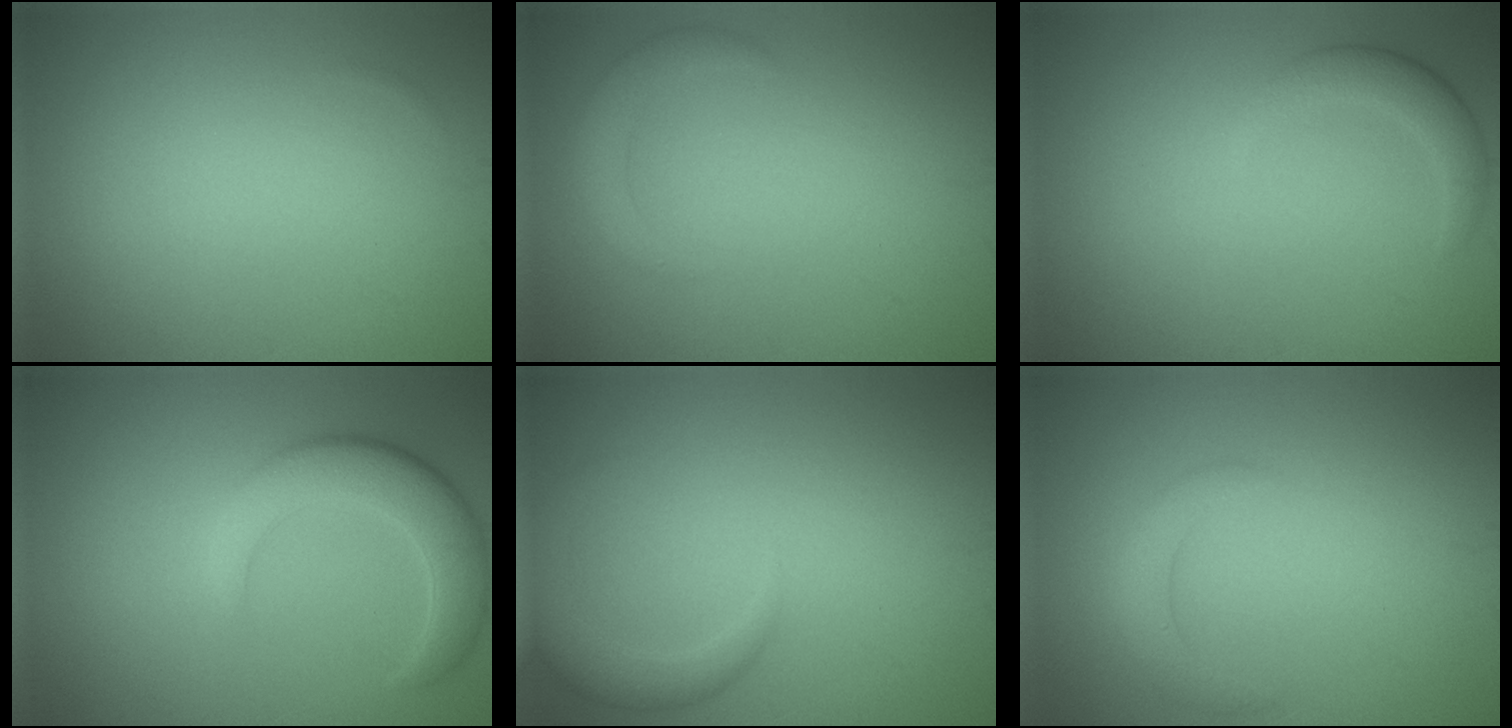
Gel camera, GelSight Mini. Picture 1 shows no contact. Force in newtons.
{"total": 2.1, "press": 2.1, "slide": 0.2}
{"total": 2.3, "press": 2.3, "slide": 0.3}
{"total": 5.2, "press": 5.1, "slide": 0.6}
{"total": 2.8, "press": 2.8, "slide": 0.2}
{"total": 2.0, "press": 2.0, "slide": 0.1}